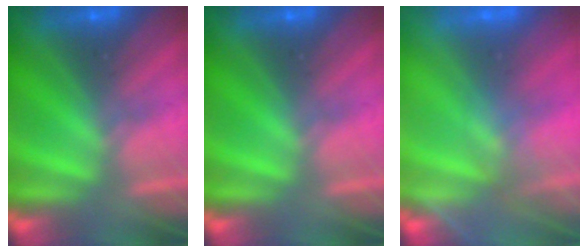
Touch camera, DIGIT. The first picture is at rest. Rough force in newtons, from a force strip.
{"total": 0.0}
{"total": 3.0}